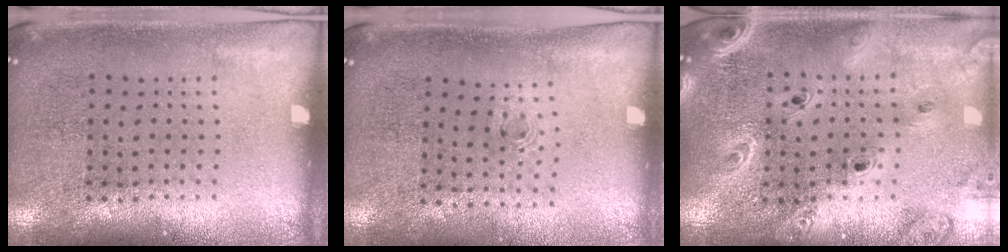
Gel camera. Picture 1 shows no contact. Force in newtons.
{"total": 0.6, "press": 0.3, "slide": 0.5}
{"total": 2.5, "press": 2.2, "slide": 1.2}